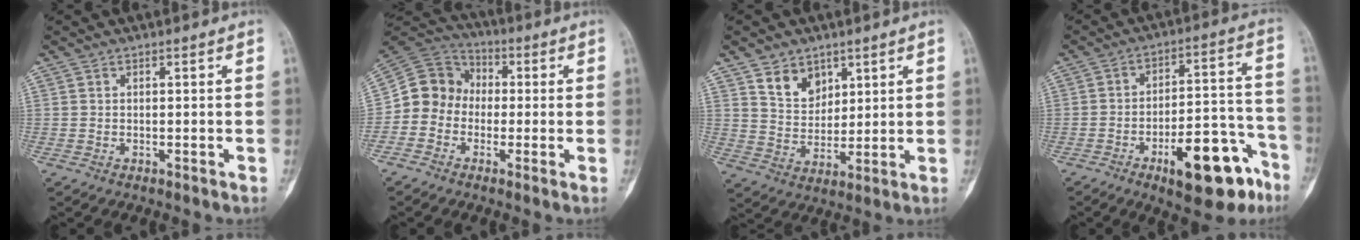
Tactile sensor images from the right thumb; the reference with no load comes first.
{"total": 9.8, "force": [-1.5, 9.0, 3.6], "torque": [-0.040, 0.049, -0.044]}
{"total": 7.6, "force": [4.4, 5.4, 3.1], "torque": [-0.026, -0.032, 0.087]}
{"total": 17.7, "force": [-9.4, 6.8, 13.4], "torque": [-0.157, 0.075, -0.128]}